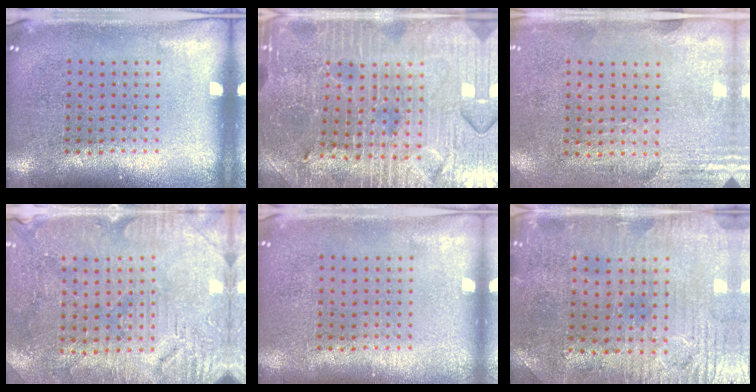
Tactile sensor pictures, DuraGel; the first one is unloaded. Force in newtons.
{"total": 3.9, "press": 3.8, "slide": 0.9}
{"total": 2.9, "press": 2.5, "slide": 1.5}
{"total": 3.0, "press": 2.9, "slide": 0.6}
{"total": 0.0}
{"total": 1.3, "press": 1.2, "slide": 0.6}